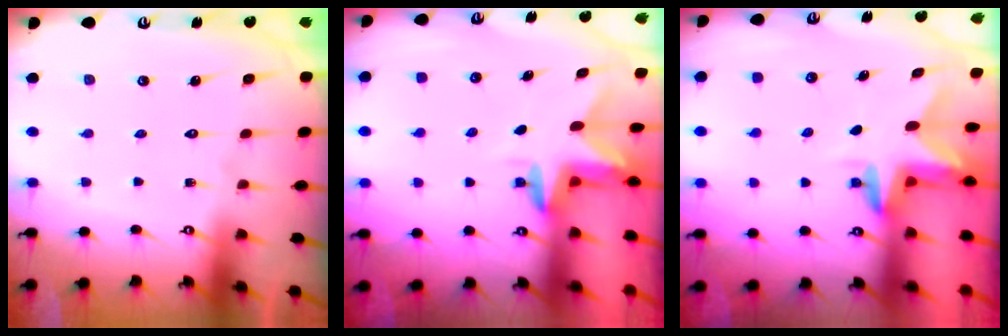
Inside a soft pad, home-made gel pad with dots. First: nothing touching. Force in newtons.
{"total": 3.0, "press": 3.0, "slide": 0.1}
{"total": 2.9, "press": 2.9, "slide": 0.3}